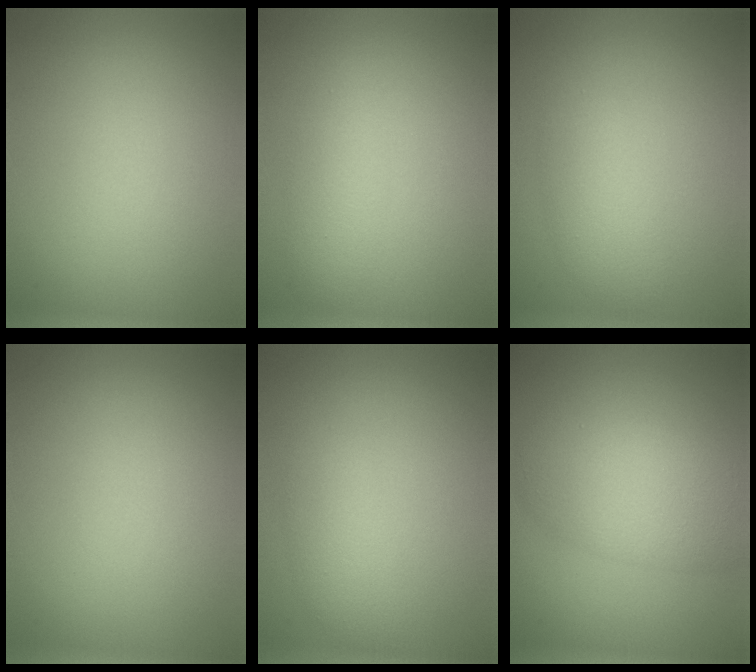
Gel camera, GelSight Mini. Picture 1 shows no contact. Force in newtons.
{"total": 2.3, "press": 2.3, "slide": 0.1}
{"total": 2.7, "press": 2.7, "slide": 0.1}
{"total": 0.0}
{"total": 2.4, "press": 2.4, "slide": 0.1}
{"total": 5.6, "press": 5.6, "slide": 0.2}